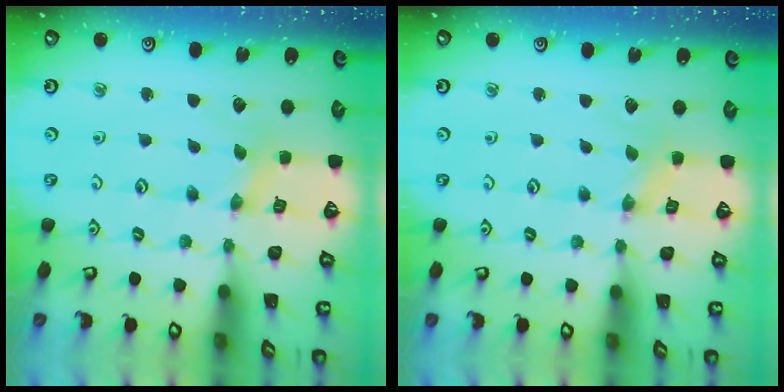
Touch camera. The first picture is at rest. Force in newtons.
{"total": 0.0}